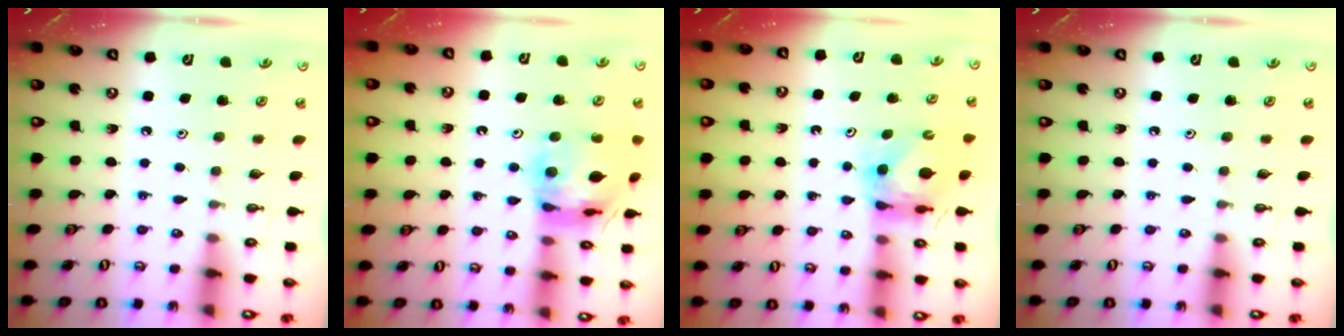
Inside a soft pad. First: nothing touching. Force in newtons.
{"total": 14.8, "press": 14.7, "slide": 1.7}
{"total": 5.6, "press": 5.5, "slide": 0.6}
{"total": 0.0}